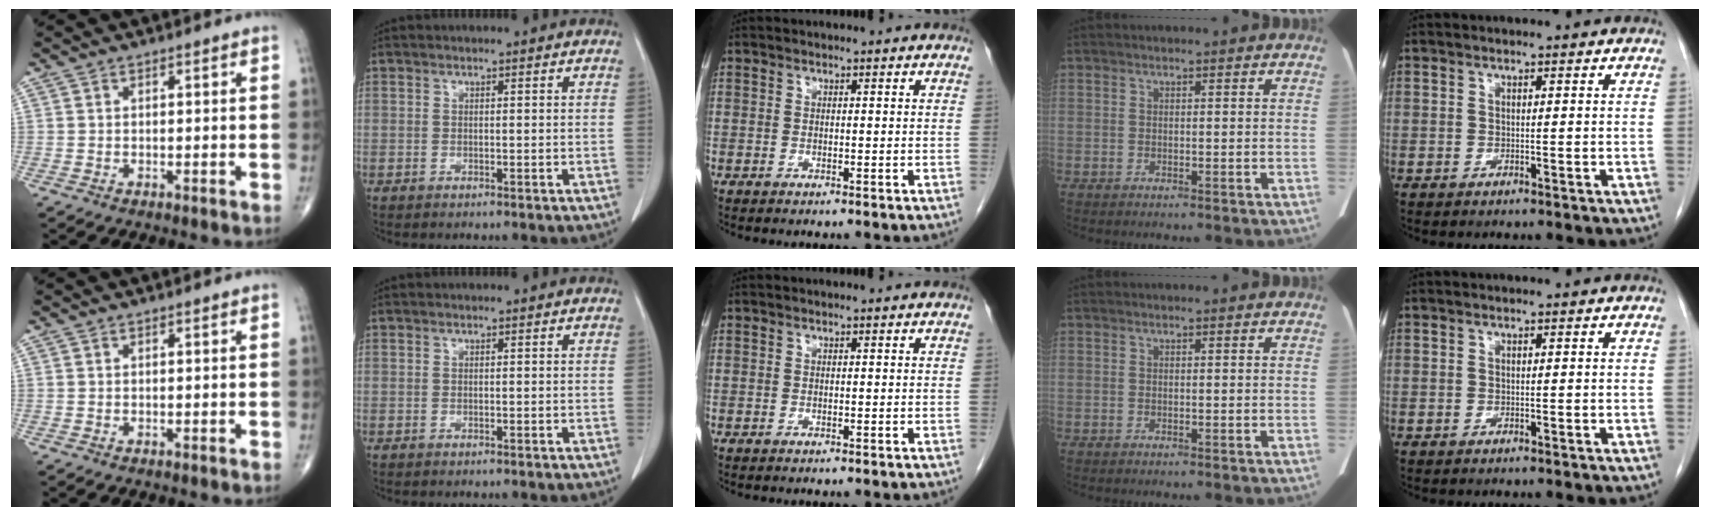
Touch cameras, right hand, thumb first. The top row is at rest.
{}